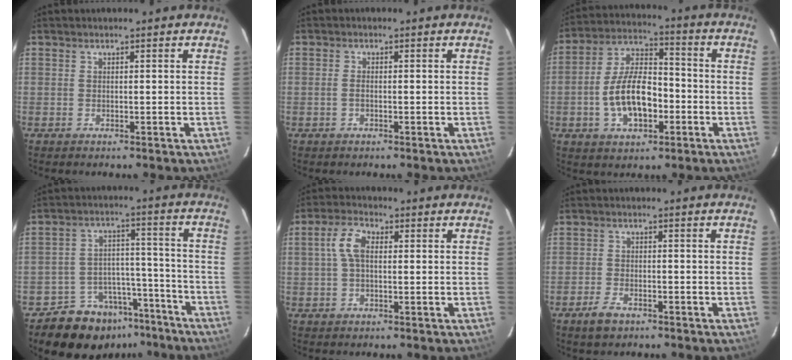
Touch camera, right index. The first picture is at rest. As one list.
[{"total": 1.3, "force": [-0.4, 0.7, 1.0], "torque": [-0.023, 0.002, -0.009]}, {"total": 12.9, "force": [-3.7, 6.5, 10.5], "torque": [-0.209, 0.018, -0.060]}, {"total": 12.9, "force": [-9.9, 7.8, 2.6], "torque": [-0.050, 0.053, -0.131]}, {"total": 5.0, "force": [0.5, 2.7, 4.2], "torque": [-0.089, 0.016, 0.010]}, {"total": 4.0, "force": [-2.7, 1.9, 2.1], "torque": [-0.057, -0.004, -0.052]}]